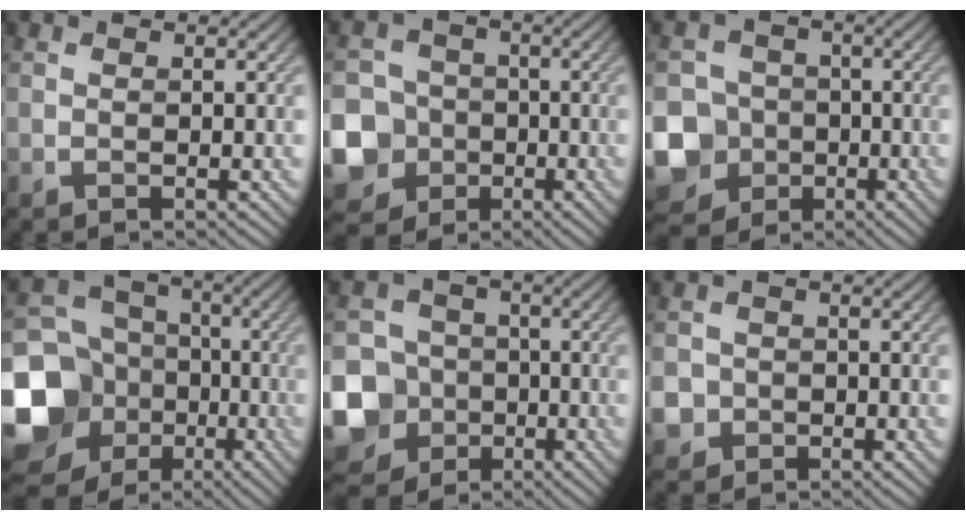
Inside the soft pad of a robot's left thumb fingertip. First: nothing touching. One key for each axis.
{"total": 13.2, "fx": -4.8, "fy": 11.7, "fz": 3.7, "tx": -0.145, "ty": -0.044, "tz": -0.099}
{"total": 13.3, "fx": -5.2, "fy": 11.7, "fz": 3.8, "tx": -0.135, "ty": -0.043, "tz": -0.109}
{"total": 17.5, "fx": -4.9, "fy": 14.9, "fz": 7.8, "tx": -0.234, "ty": -0.020, "tz": -0.084}
{"total": 15.3, "fx": -6.2, "fy": 13.2, "fz": 4.6, "tx": -0.163, "ty": -0.044, "tz": -0.116}
{"total": 3.9, "fx": -1.3, "fy": 3.6, "fz": 0.8, "tx": -0.022, "ty": -0.009, "tz": -0.035}